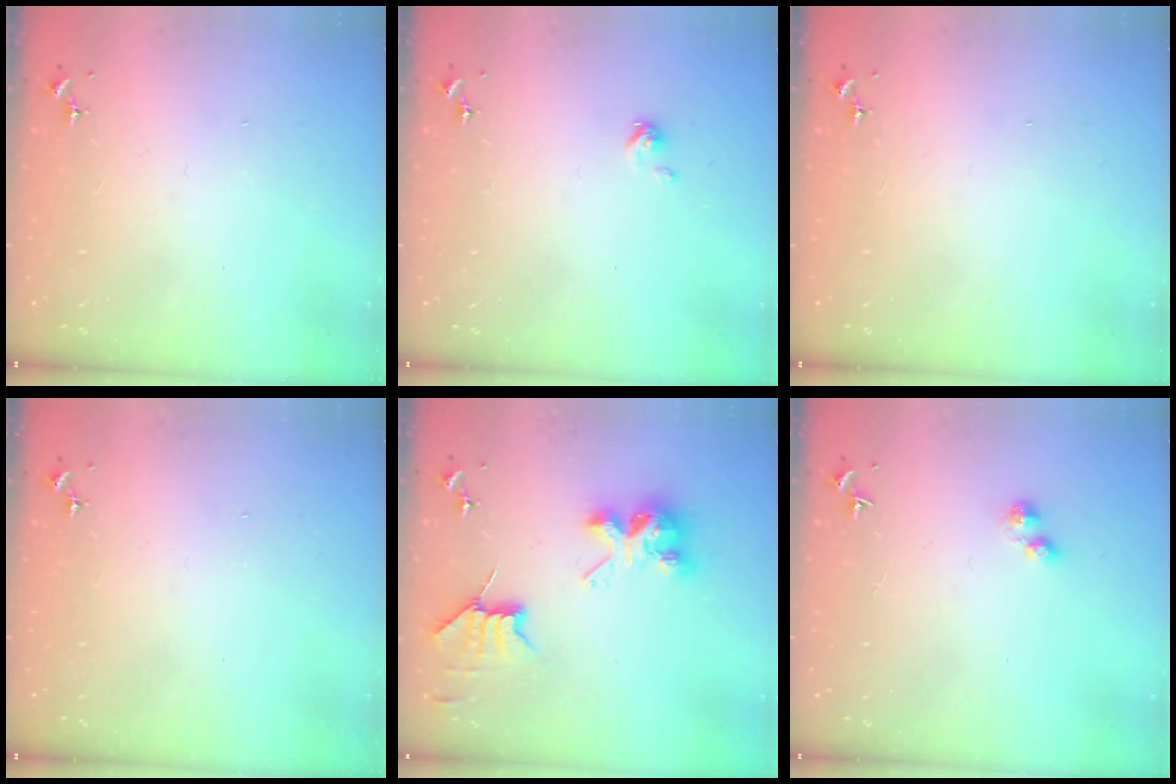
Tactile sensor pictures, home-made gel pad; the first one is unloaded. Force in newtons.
{"total": 2.4, "press": 2.4, "slide": 0.3}
{"total": 0.0}
{"total": 0.0}
{"total": 8.5, "press": 8.5, "slide": 0.5}
{"total": 2.5, "press": 2.5, "slide": 0.4}